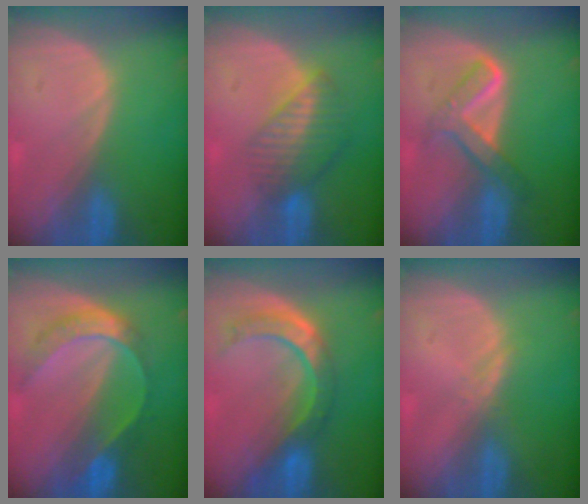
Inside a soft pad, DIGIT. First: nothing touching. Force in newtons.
{"total": 7.0, "press": 6.1, "slide": 3.5}
{"total": 5.4, "press": 5.4, "slide": 0.1}
{"total": 7.8, "press": 6.5, "slide": 4.2}
{"total": 8.2, "press": 7.2, "slide": 3.9}
{"total": 1.1, "press": 1.1, "slide": 0.1}